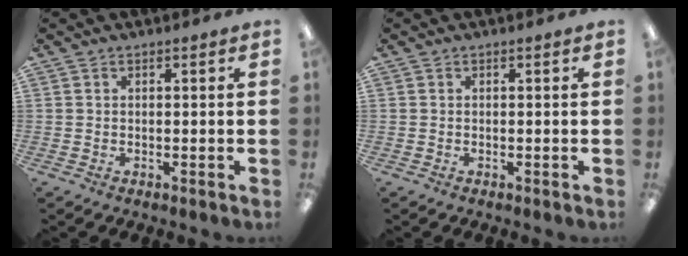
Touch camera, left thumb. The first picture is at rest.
{"total": 0.0}